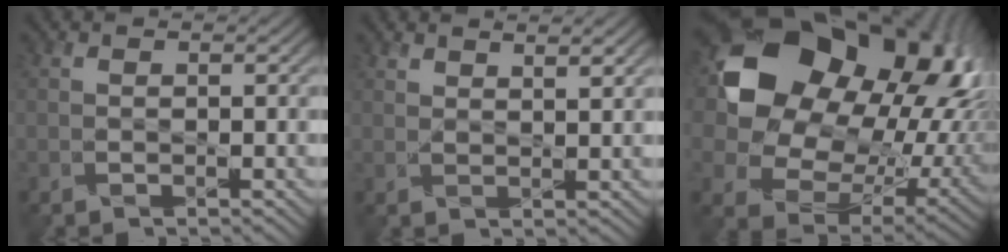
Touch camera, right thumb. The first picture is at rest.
{"total": 2.1, "force": [2.0, 0.1, 0.8], "torque": [-0.016, 0.000, 0.036]}
{"total": 21.6, "force": [6.4, 16.7, 12.2], "torque": [-0.265, -0.013, 0.144]}